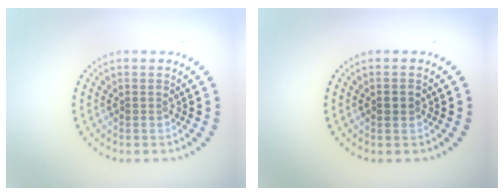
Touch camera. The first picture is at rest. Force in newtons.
{"total": 1.5, "press": 1.5, "slide": 0.1}